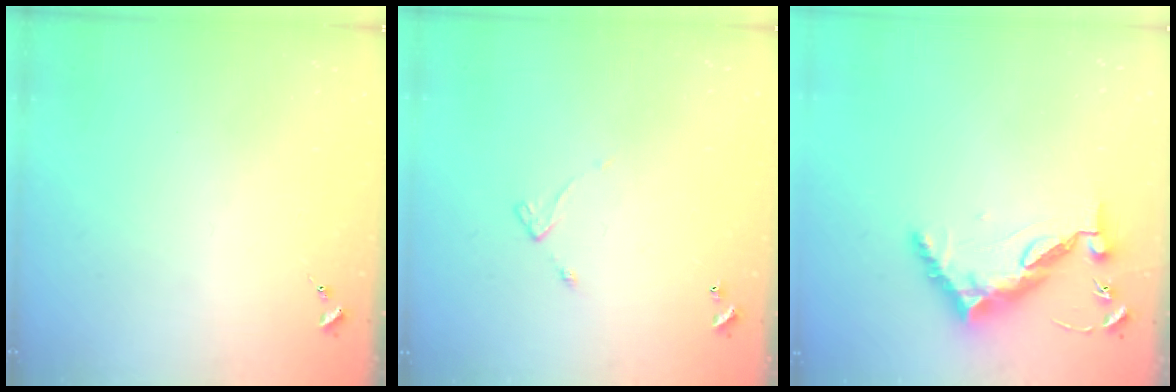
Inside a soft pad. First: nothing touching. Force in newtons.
{"total": 5.7, "press": 5.7, "slide": 0.5}
{"total": 10.3, "press": 10.2, "slide": 1.0}